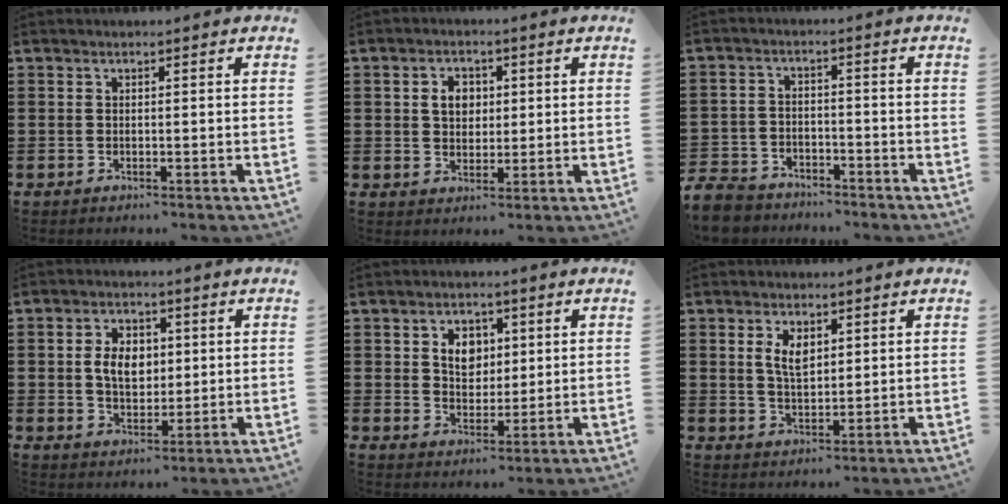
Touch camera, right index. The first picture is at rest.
{"total": 4.0, "force": [0.7, 3.0, 2.4], "torque": [-0.058, 0.014, 0.010]}
{"total": 5.4, "force": [-5.3, 1.1, 0.5], "torque": [-0.025, 0.003, -0.110]}
{"total": 5.5, "force": [0.6, 3.7, 4.0], "torque": [-0.087, 0.008, 0.003]}
{"total": 4.9, "force": [1.4, 3.6, 2.9], "torque": [-0.062, 0.010, 0.020]}
{"total": 4.1, "force": [1.5, 2.0, 3.3], "torque": [-0.063, 0.005, 0.024]}